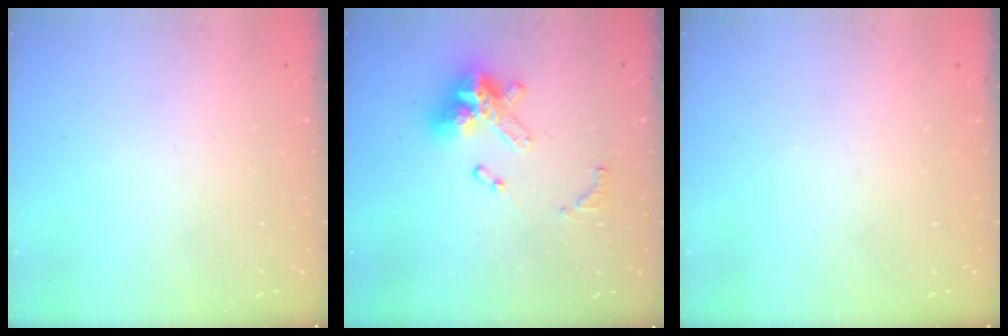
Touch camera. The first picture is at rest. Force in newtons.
{"total": 15.2, "press": 15.1, "slide": 1.3}
{"total": 0.0}